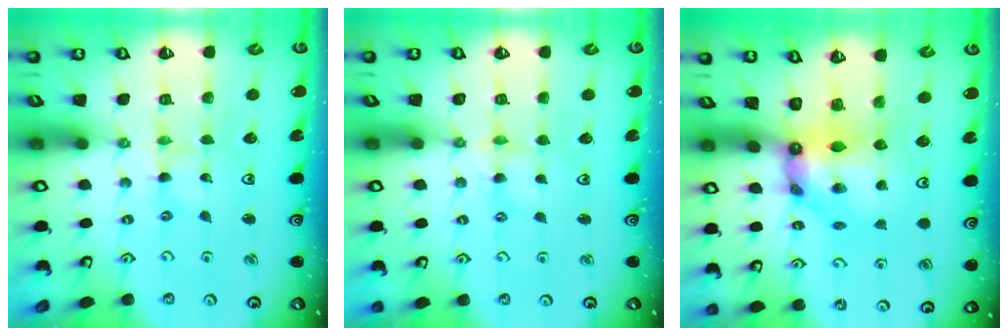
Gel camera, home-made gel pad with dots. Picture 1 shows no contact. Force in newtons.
{"total": 2.0, "press": 2.0, "slide": 0.3}
{"total": 8.8, "press": 8.7, "slide": 0.9}